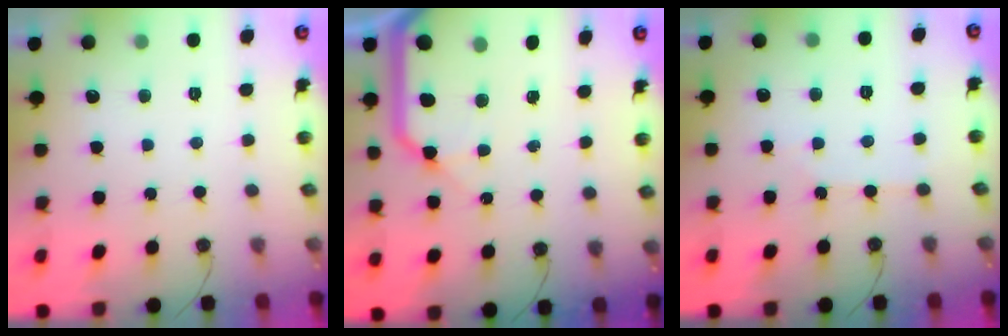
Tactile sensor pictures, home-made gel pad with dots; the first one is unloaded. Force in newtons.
{"total": 15.9, "press": 15.7, "slide": 1.9}
{"total": 2.6, "press": 2.6, "slide": 0.5}